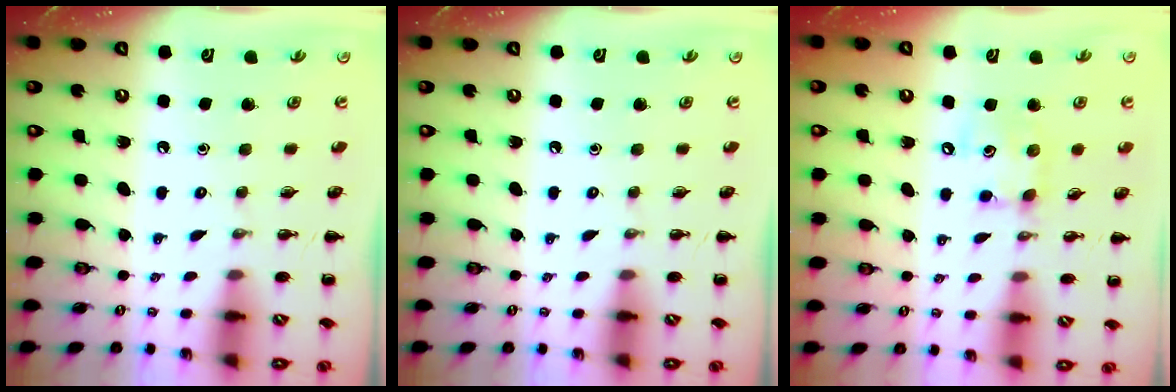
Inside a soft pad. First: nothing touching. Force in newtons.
{"total": 0.0}
{"total": 7.9, "press": 7.9, "slide": 0.8}